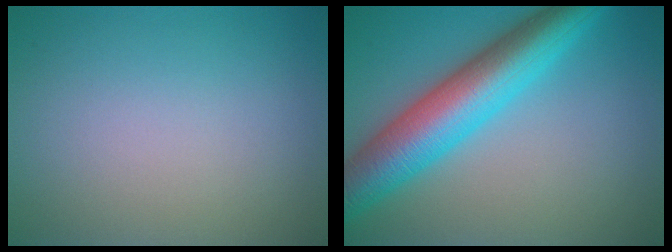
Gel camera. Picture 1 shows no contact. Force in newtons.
{"total": 9.0, "press": 9.0, "slide": 0.0}